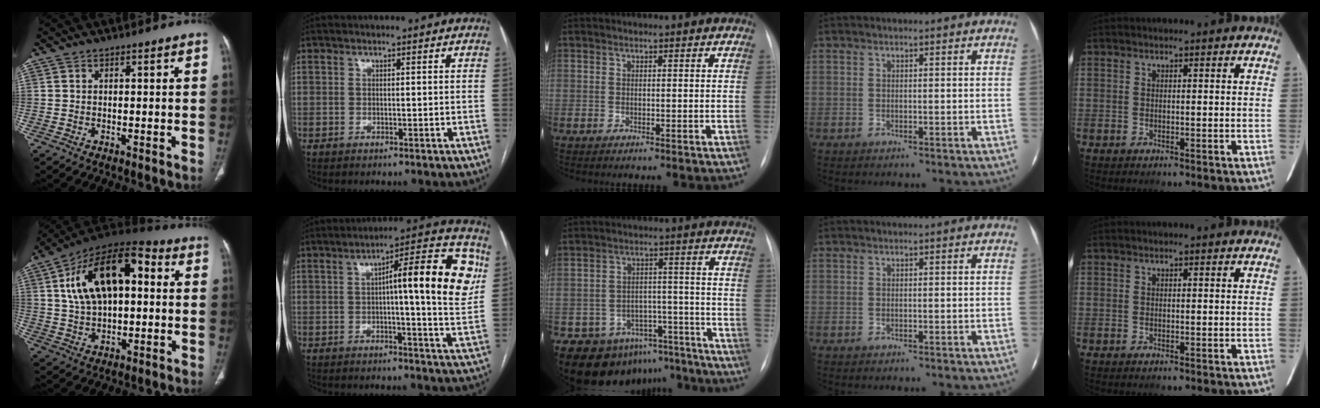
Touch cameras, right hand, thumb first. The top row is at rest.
{"thumb": {"total": 20.0, "force": [4.0, 10.7, 16.4], "torque": [-0.261, 0.028, 0.058]}, "index": {"total": 14.6, "force": [3.0, 2.0, 14.1], "torque": [-0.189, 0.028, 0.034]}, "middle": {"total": 14.2, "force": [-11.4, 8.3, 2.0], "torque": [-0.017, 0.053, -0.147]}}